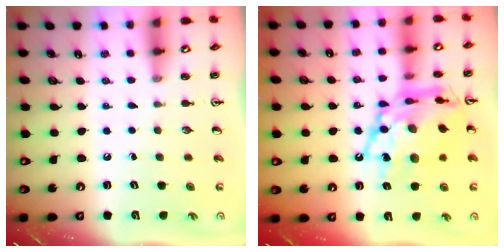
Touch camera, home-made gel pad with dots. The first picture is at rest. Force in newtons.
{"total": 20.4, "press": 20.3, "slide": 2.0}